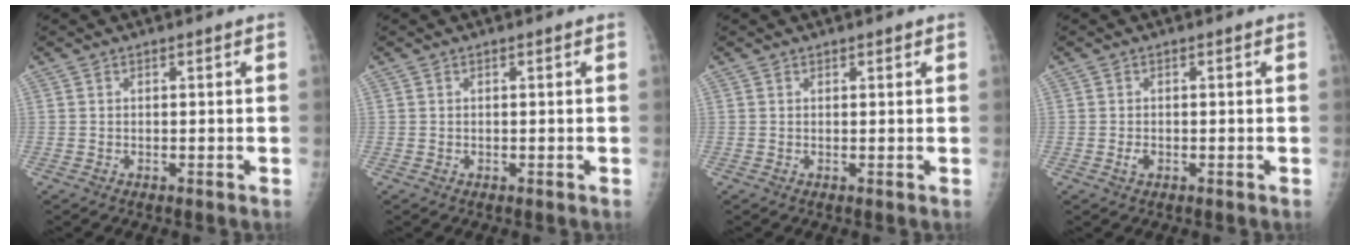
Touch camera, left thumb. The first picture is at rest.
{"total": 0.0}
{"total": 0.8, "force": [0.6, 0.4, 0.4], "torque": [0.001, -0.002, 0.006]}
{"total": 1.3, "force": [-0.4, 0.9, 0.8], "torque": [-0.014, 0.000, -0.007]}